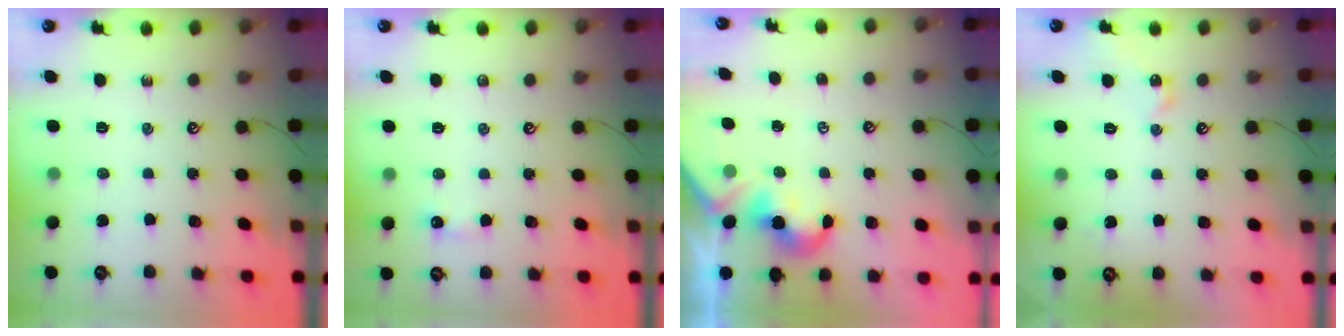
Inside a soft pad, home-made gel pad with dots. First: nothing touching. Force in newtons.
{"total": 2.6, "press": 2.6, "slide": 0.4}
{"total": 1.9, "press": 1.9, "slide": 0.5}
{"total": 3.8, "press": 3.7, "slide": 0.8}